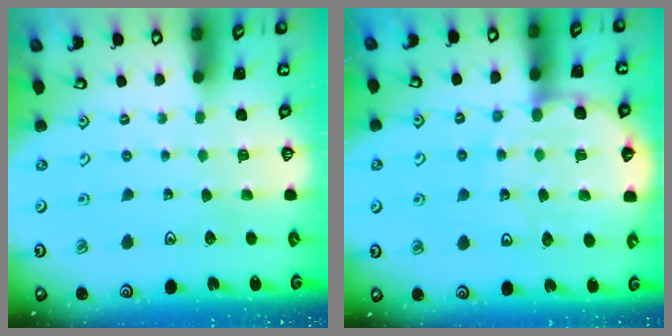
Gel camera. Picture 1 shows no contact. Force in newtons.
{"total": 12.2, "press": 11.8, "slide": 2.9}